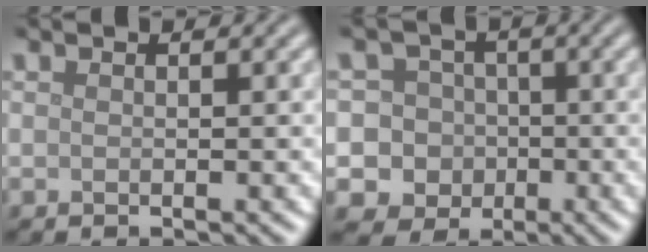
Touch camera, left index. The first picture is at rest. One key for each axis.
{"total": 9.1, "fx": -1.6, "fy": 8.7, "fz": 2.3, "tx": -0.039, "ty": 0.020, "tz": -0.060}